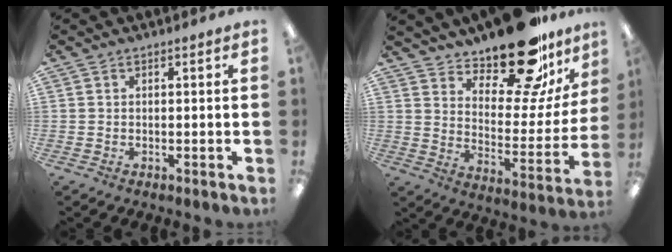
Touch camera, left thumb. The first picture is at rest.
{"total": 21.5, "force": [17.4, 6.8, 10.6], "torque": [-0.151, -0.126, 0.290]}